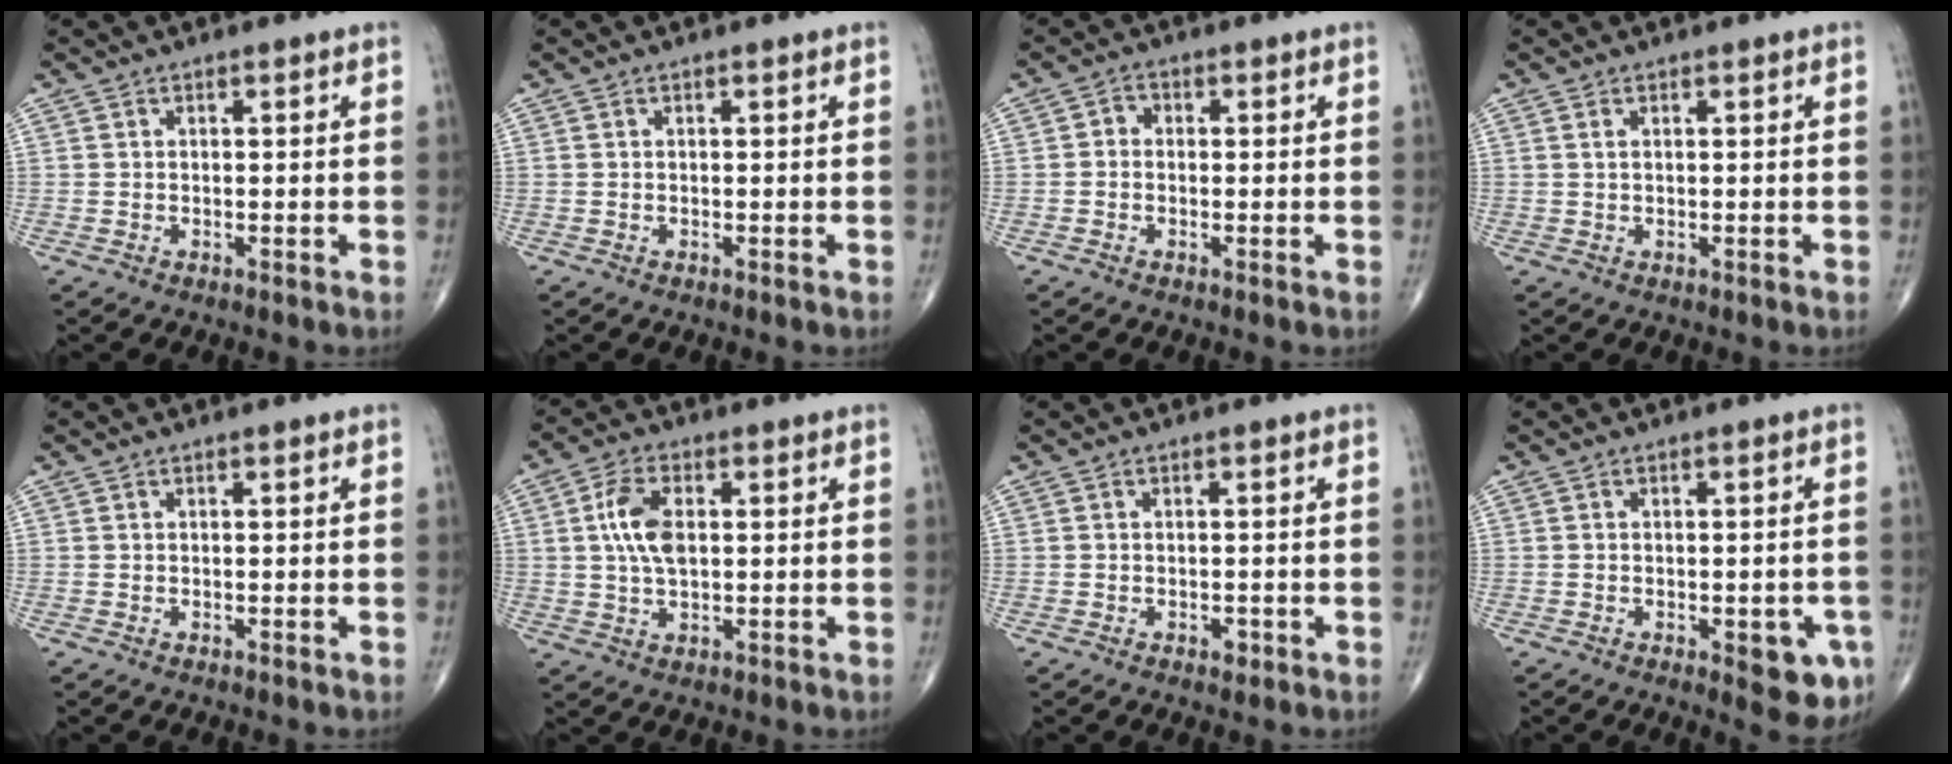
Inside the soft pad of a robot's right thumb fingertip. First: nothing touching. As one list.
[{"total": 0.0}, {"total": 1.8, "force": [-0.1, 1.5, 0.8], "torque": [-0.002, 0.005, -0.009]}, {"total": 0.7, "force": [0.4, 0.3, 0.5], "torque": [-0.010, 0.006, 0.008]}, {"total": 0.0}, {"total": 7.3, "force": [1.2, 3.9, 6.1], "torque": [-0.122, 0.002, 0.021]}, {"total": 1.4, "force": [-0.6, 0.8, 0.9], "torque": [-0.011, 0.000, -0.009]}, {"total": 6.9, "force": [-2.6, 2.9, 5.7], "torque": [-0.050, 0.002, -0.025]}]